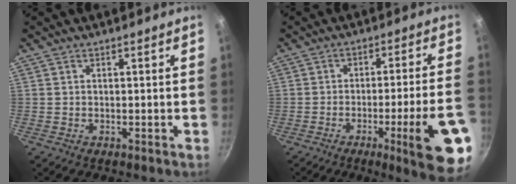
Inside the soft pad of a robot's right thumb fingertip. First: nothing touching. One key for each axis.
{"total": 15.5, "fx": -6.4, "fy": 1.6, "fz": 14.0, "tx": -0.180, "ty": 0.026, "tz": -0.084}